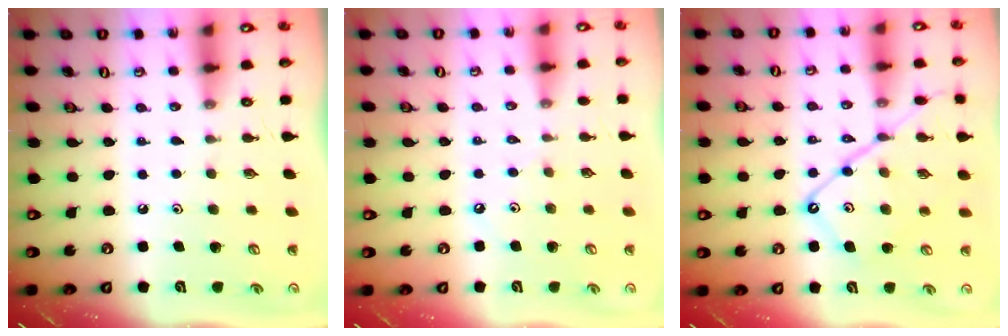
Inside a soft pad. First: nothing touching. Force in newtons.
{"total": 1.9, "press": 1.8, "slide": 0.5}
{"total": 13.7, "press": 13.6, "slide": 1.2}